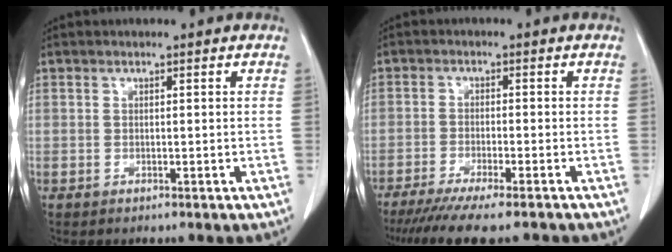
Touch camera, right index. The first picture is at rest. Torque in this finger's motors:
{"motor_torque": [0.92, -0.91, 0.43, 0.12]}